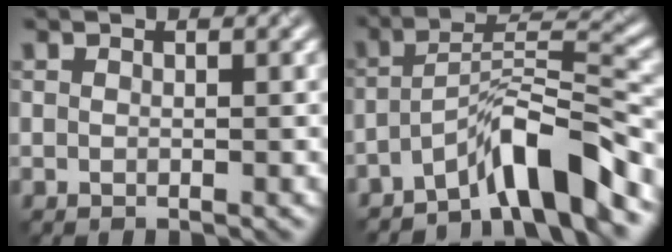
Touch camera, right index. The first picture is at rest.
{"total": 7.0, "force": [-5.4, 0.9, 4.4], "torque": [-0.068, 0.011, -0.100]}